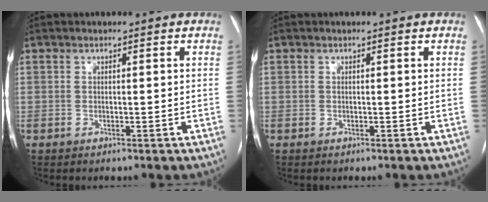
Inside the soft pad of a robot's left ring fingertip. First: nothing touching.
{"total": 0.0}